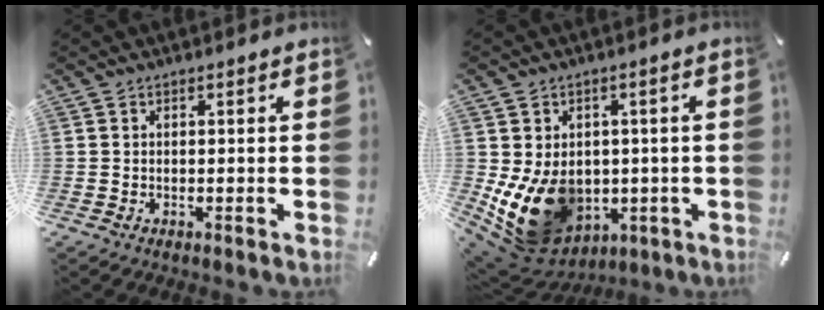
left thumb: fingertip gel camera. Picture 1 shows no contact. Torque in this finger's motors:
{"motor_torque": [2.44, 2.57, 1.96, 0.15, 0.75]}